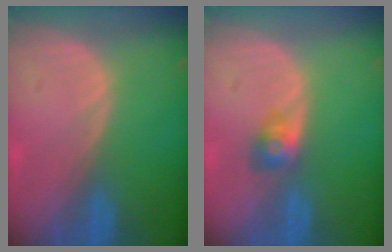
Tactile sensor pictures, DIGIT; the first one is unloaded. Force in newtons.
{"total": 2.9, "press": 2.7, "slide": 1.1}